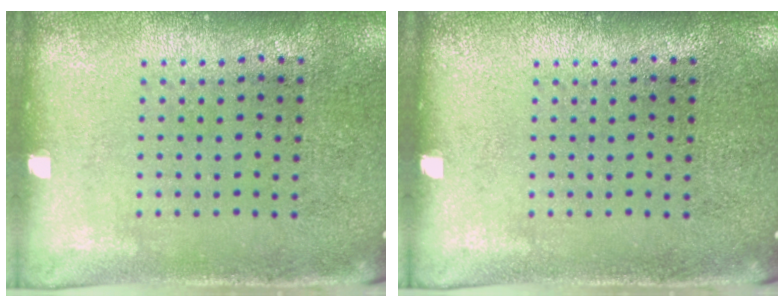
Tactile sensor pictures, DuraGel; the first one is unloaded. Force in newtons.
{"total": 0.0}